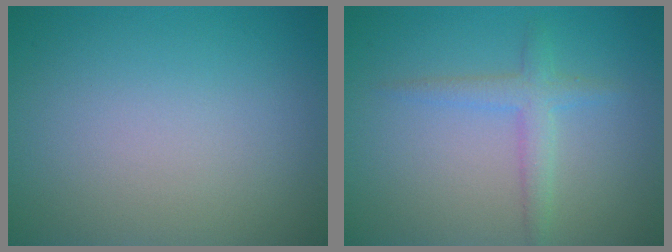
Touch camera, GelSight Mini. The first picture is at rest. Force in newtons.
{"total": 2.2, "press": 2.2, "slide": 0.0}